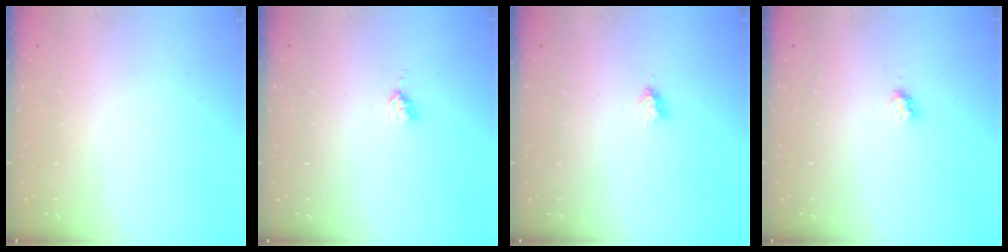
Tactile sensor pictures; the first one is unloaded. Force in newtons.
{"total": 3.7, "press": 3.7, "slide": 0.5}
{"total": 2.9, "press": 2.9, "slide": 0.5}
{"total": 2.8, "press": 2.8, "slide": 0.2}